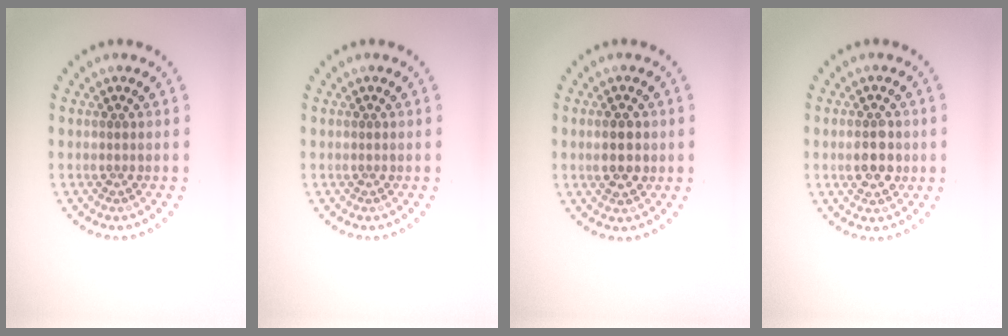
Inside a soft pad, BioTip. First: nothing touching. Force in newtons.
{"total": 0.0}
{"total": 2.3, "press": 2.3, "slide": 0.1}
{"total": 2.6, "press": 2.6, "slide": 0.1}